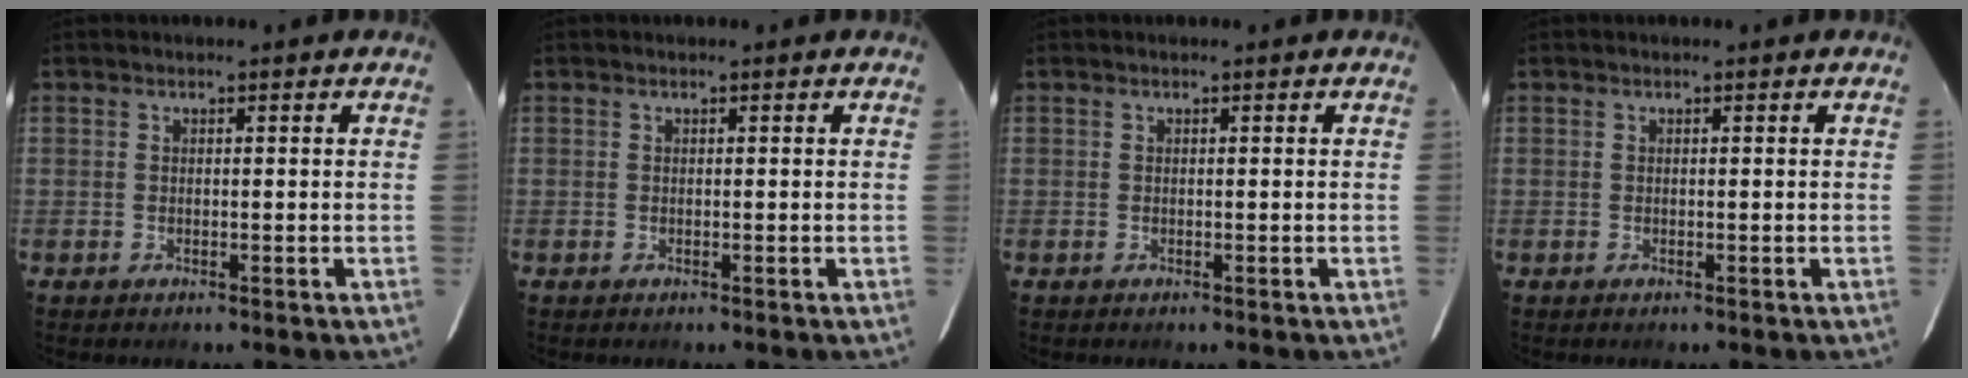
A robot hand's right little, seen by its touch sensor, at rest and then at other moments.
{"total": 0.0}
{"total": 0.0}
{"total": 0.0}